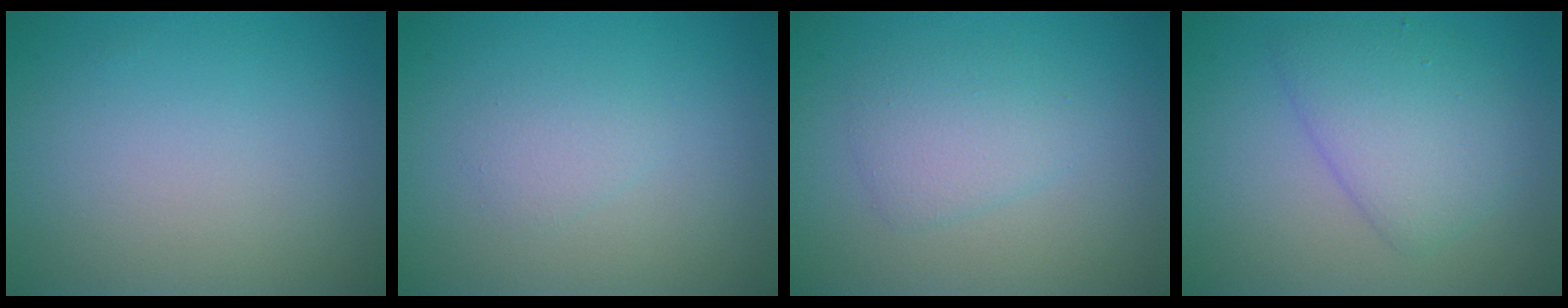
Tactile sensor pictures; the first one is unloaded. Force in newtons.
{"total": 1.3, "press": 1.3, "slide": 0.0}
{"total": 2.4, "press": 2.4, "slide": 0.0}
{"total": 4.1, "press": 4.1, "slide": 0.1}